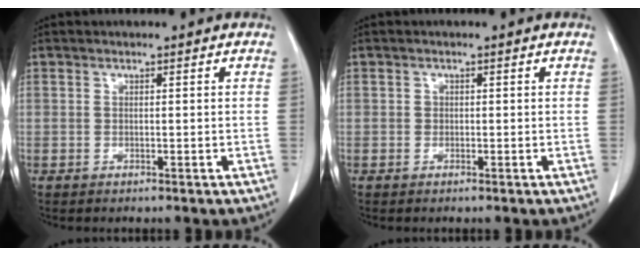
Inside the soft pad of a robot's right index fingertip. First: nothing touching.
{"total": 0.7, "force": [0.1, 0.7, 0.2], "torque": [0.001, 0.002, 0.000]}